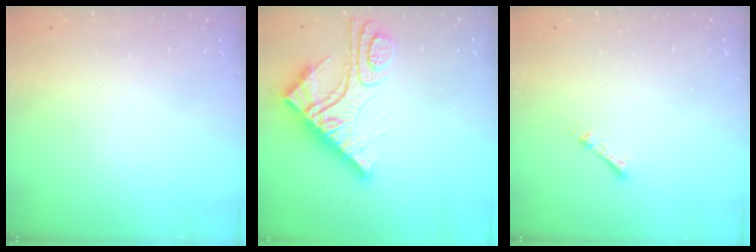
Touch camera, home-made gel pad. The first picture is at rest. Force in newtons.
{"total": 13.9, "press": 13.8, "slide": 1.4}
{"total": 1.9, "press": 1.9, "slide": 0.3}